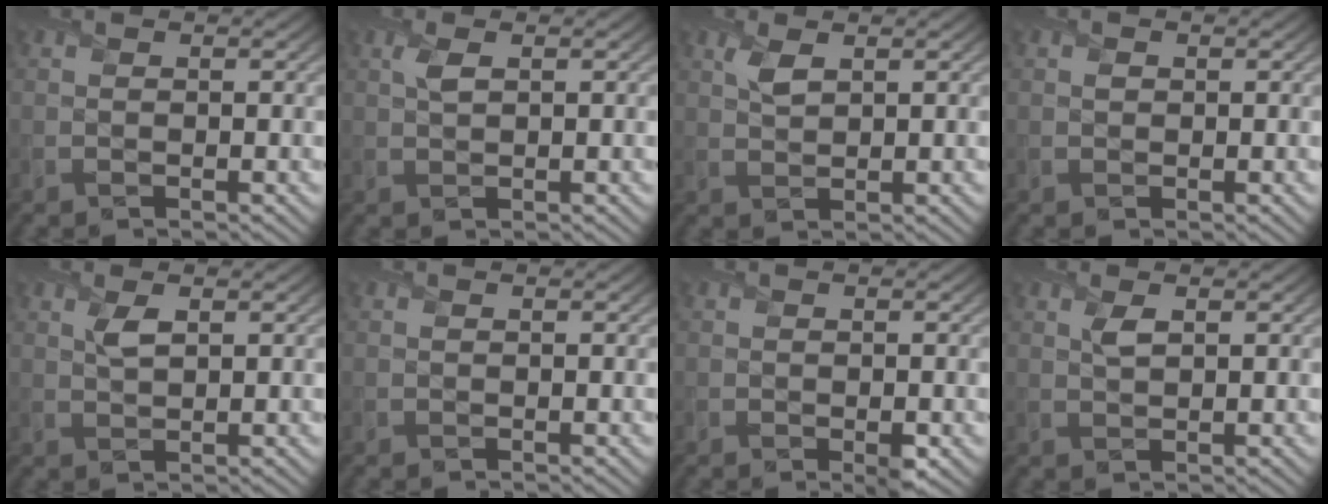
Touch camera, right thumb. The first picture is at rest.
{"total": 1.5, "force": [0.8, 0.5, 1.3], "torque": [-0.035, 0.004, 0.014]}
{"total": 2.2, "force": [1.3, 0.8, 1.5], "torque": [-0.040, 0.004, 0.026]}
{"total": 0.6, "force": [0.2, 0.5, 0.2], "torque": [-0.004, -0.004, 0.002]}
{"total": 2.3, "force": [1.1, 0.8, 1.7], "torque": [-0.040, 0.003, 0.021]}
{"total": 0.0}
{"total": 1.5, "force": [-0.6, 0.8, 1.2], "torque": [-0.020, -0.006, -0.007]}
{"total": 1.7, "force": [0.9, 0.6, 1.3], "torque": [-0.032, 0.002, 0.018]}